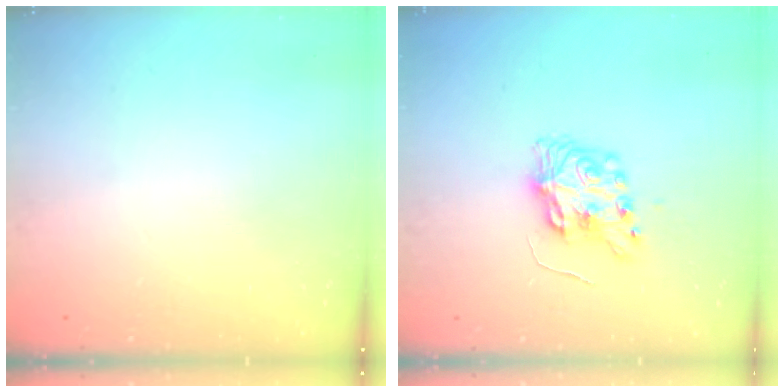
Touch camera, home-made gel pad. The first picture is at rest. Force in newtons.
{"total": 8.1, "press": 8.1, "slide": 0.2}